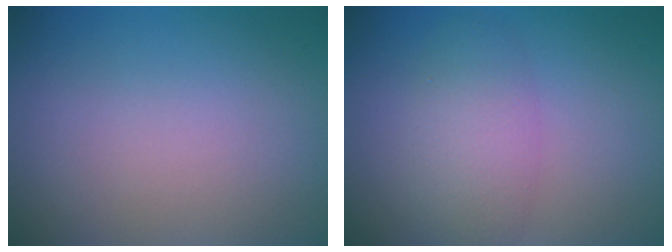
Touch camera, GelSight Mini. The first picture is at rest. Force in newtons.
{"total": 4.0, "press": 4.0, "slide": 0.2}